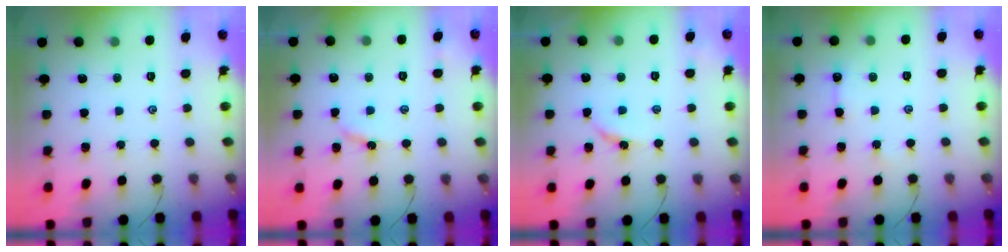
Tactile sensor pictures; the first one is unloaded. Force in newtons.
{"total": 4.0, "press": 4.0, "slide": 0.2}
{"total": 4.4, "press": 4.3, "slide": 0.5}
{"total": 3.0, "press": 3.0, "slide": 0.4}